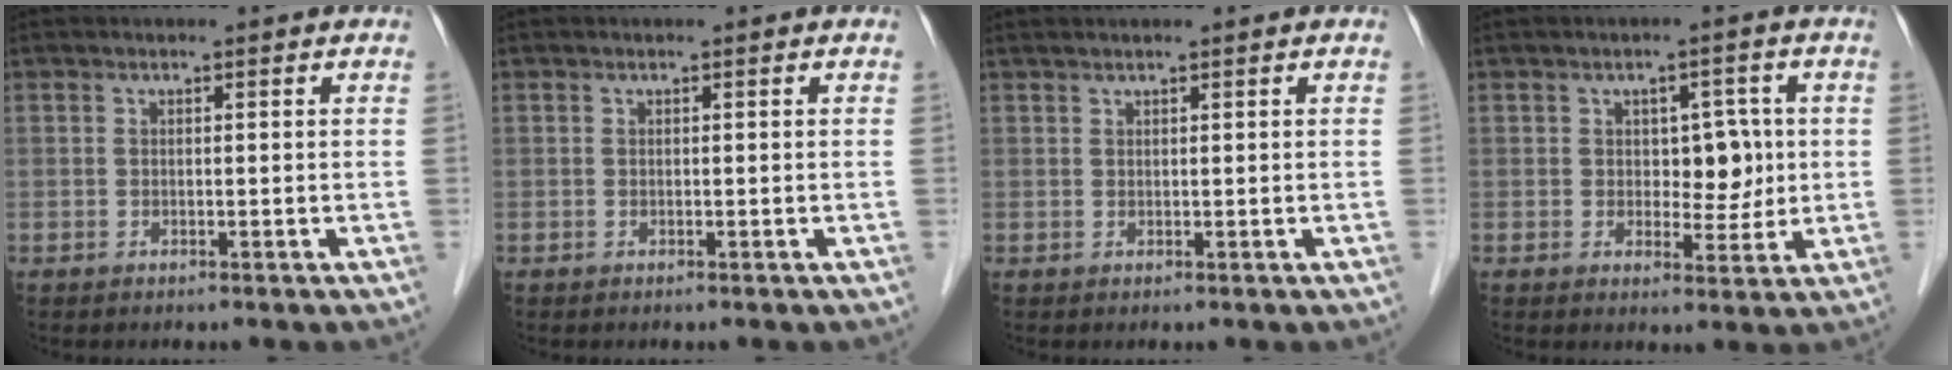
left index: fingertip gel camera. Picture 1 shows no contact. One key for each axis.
{"total": 0.0}
{"total": 1.4, "fx": 1.3, "fy": -0.1, "fz": 0.7, "tx": -0.011, "ty": 0.018, "tz": 0.028}
{"total": 4.7, "fx": 0.5, "fy": 3.0, "fz": 3.6, "tx": -0.042, "ty": 0.008, "tz": 0.013}